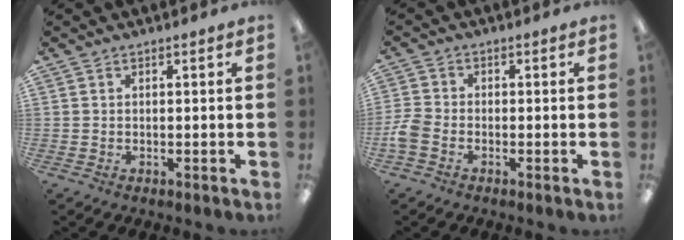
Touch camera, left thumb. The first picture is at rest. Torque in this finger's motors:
{"motor_torque": [-0.51, 0.52, 0.29, -0.33, 0.00]}